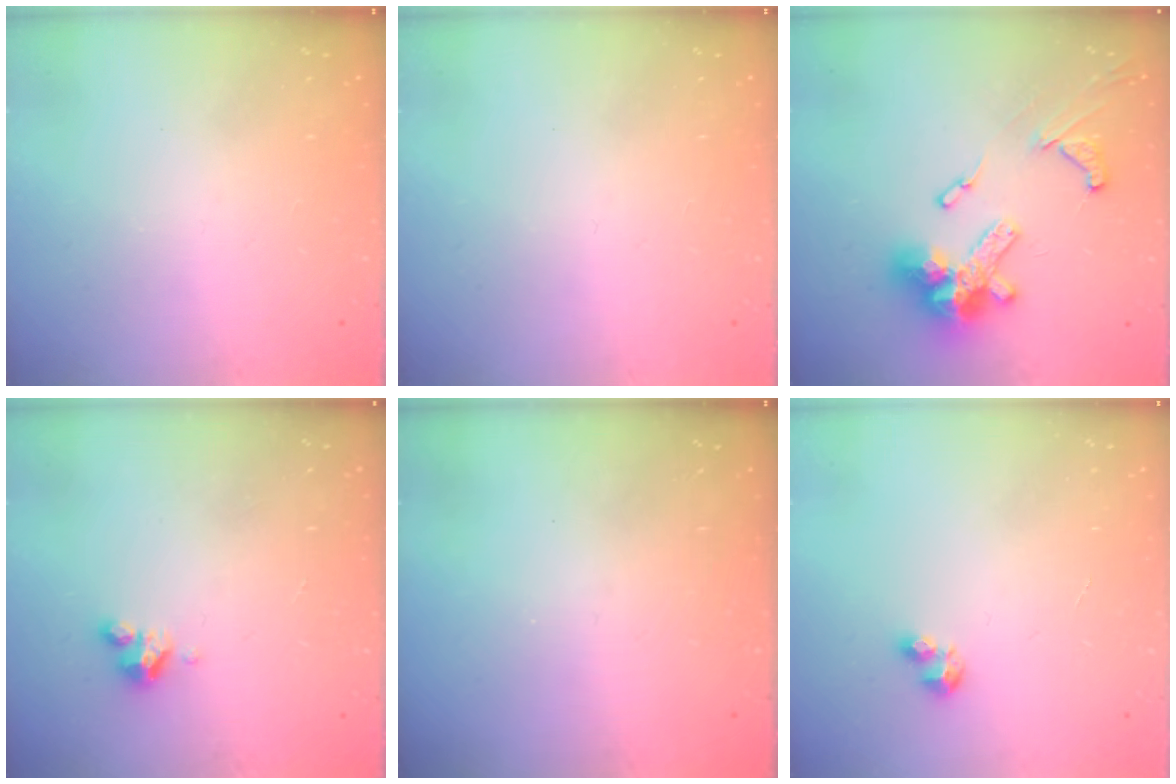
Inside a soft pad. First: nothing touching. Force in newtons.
{"total": 0.0}
{"total": 17.9, "press": 17.7, "slide": 2.1}
{"total": 4.4, "press": 4.4, "slide": 0.4}
{"total": 0.0}
{"total": 3.6, "press": 3.6, "slide": 0.5}